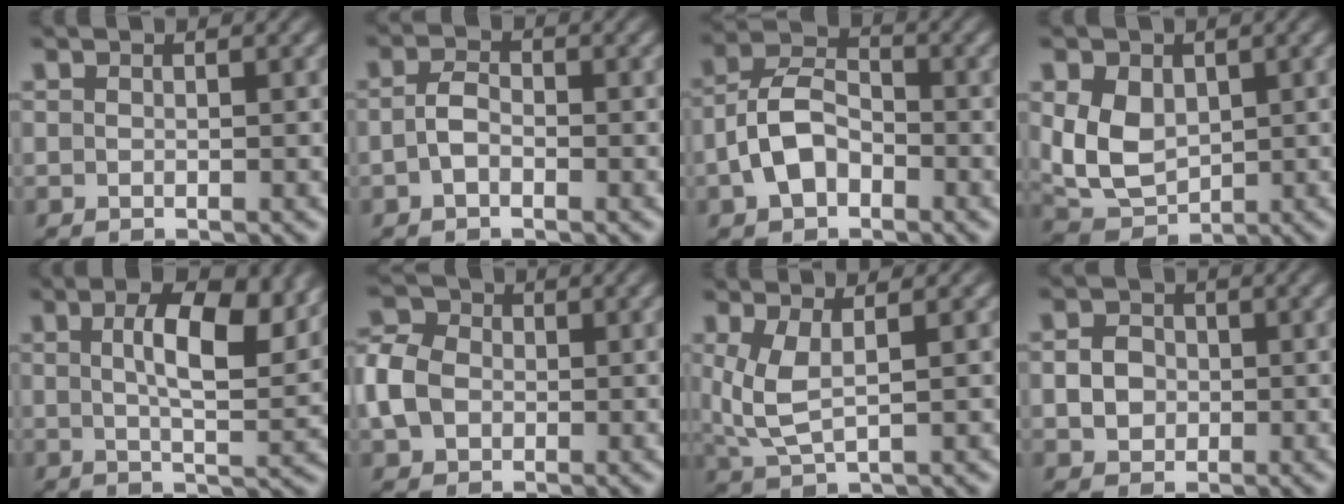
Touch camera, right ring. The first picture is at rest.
{"total": 2.2, "force": [-0.8, 1.5, 1.5], "torque": [-0.040, -0.006, -0.014]}
{"total": 6.1, "force": [-1.4, 4.7, 3.6], "torque": [-0.075, -0.014, -0.022]}
{"total": 8.1, "force": [-0.4, 6.9, 4.2], "torque": [-0.105, -0.039, 0.013]}
{"total": 6.9, "force": [2.6, 2.3, 6.0], "torque": [-0.082, 0.002, 0.034]}
{"total": 5.7, "force": [0.1, 5.0, 2.7], "torque": [-0.065, 0.001, -0.002]}
{"total": 4.5, "force": [0.4, 3.0, 3.4], "torque": [-0.096, -0.017, 0.022]}
{"total": 3.0, "force": [-0.4, 2.7, 1.3], "torque": [-0.022, -0.011, -0.001]}